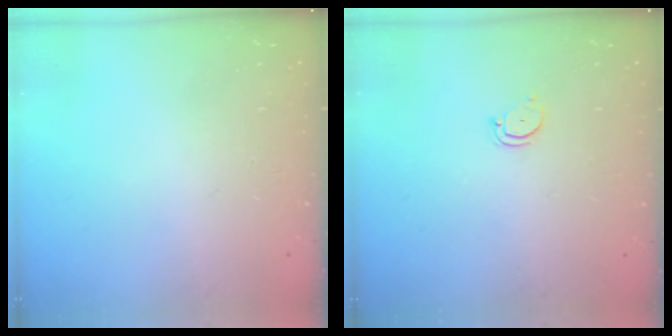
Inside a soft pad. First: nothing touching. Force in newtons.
{"total": 2.3, "press": 2.3, "slide": 0.2}